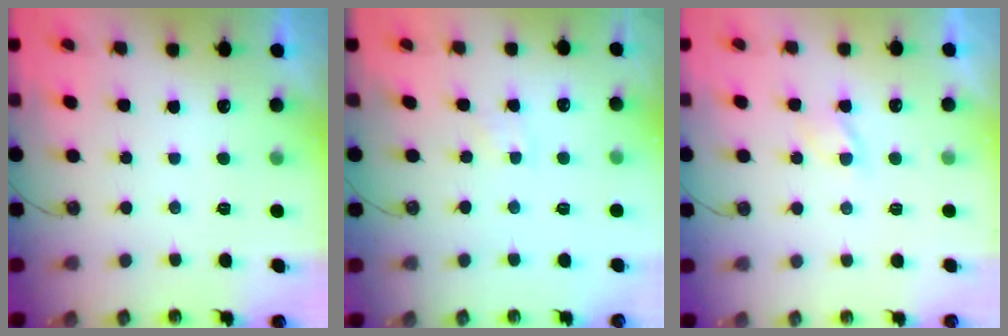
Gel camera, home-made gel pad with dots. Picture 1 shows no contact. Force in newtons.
{"total": 2.7, "press": 2.7, "slide": 0.4}
{"total": 2.9, "press": 2.8, "slide": 0.6}